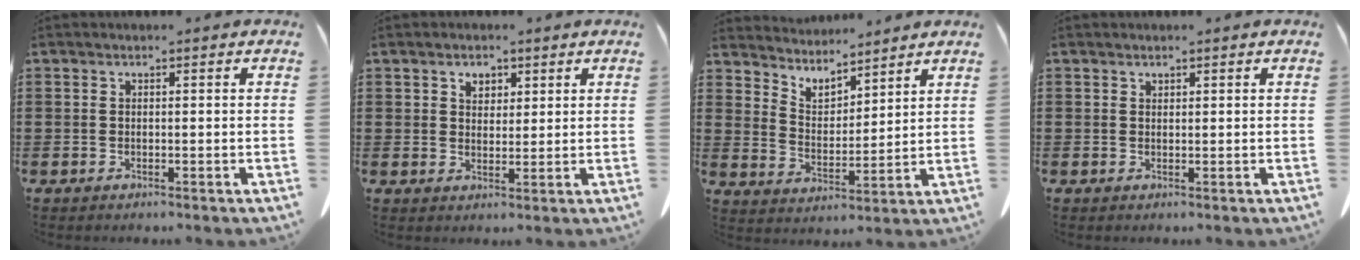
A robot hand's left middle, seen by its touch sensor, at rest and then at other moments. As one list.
[{"total": 2.5, "force": [1.7, 1.7, 0.8], "torque": [-0.013, 0.003, 0.029]}, {"total": 4.6, "force": [4.5, 1.1, -0.3], "torque": [-0.019, -0.033, 0.077]}, {"total": 0.8, "force": [0.7, 0.3, 0.0], "torque": [-0.003, -0.001, 0.016]}]